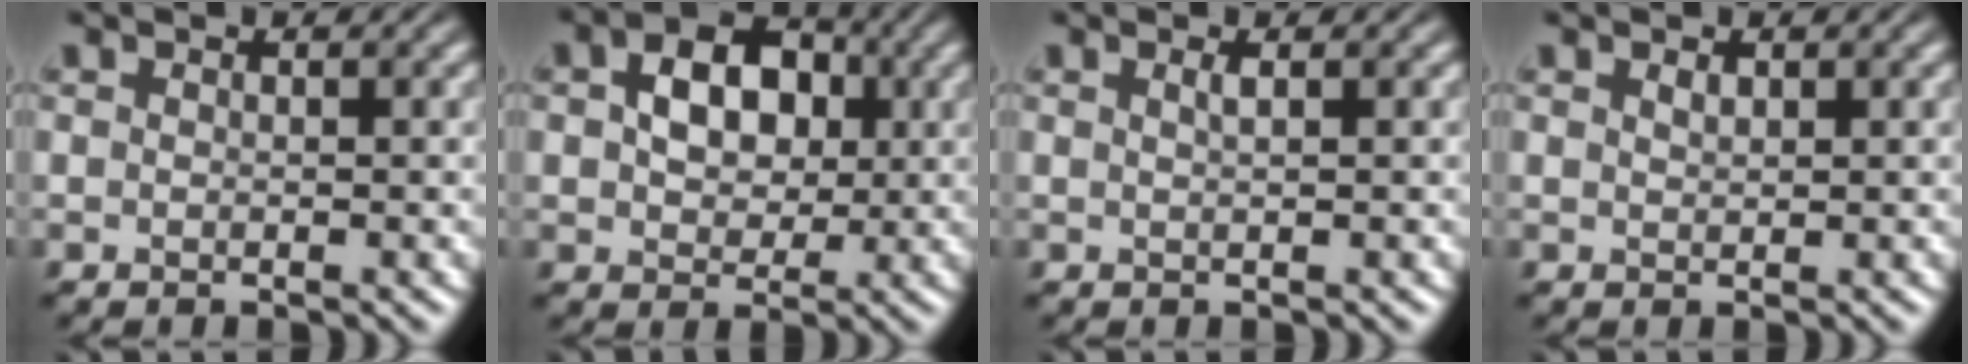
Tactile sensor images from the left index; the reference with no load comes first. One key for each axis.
{"total": 5.9, "fx": 1.0, "fy": 4.2, "fz": 4.0, "tx": -0.068, "ty": 0.009, "tz": 0.005}
{"total": 0.9, "fx": 0.4, "fy": 0.3, "fz": 0.8, "tx": -0.009, "ty": 0.003, "tz": 0.004}
{"total": 0.7, "fx": 0.5, "fy": 0.3, "fz": 0.3, "tx": -0.007, "ty": -0.002, "tz": 0.011}